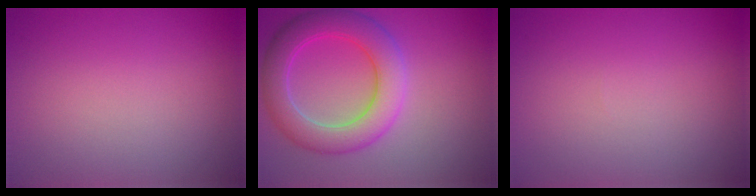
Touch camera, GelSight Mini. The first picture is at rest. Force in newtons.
{"total": 6.1, "press": 6.1, "slide": 0.3}
{"total": 0.0}